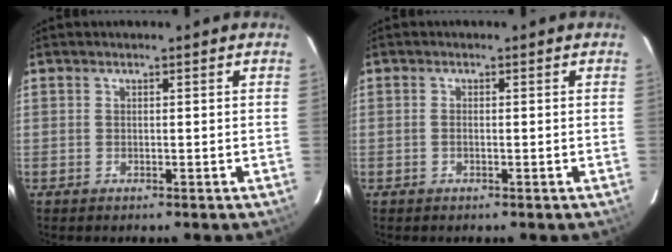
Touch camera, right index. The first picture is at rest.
{"total": 0.7, "force": [-0.2, 0.3, 0.6], "torque": [-0.013, 0.001, -0.005]}